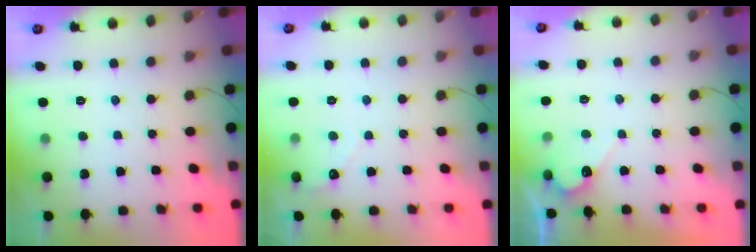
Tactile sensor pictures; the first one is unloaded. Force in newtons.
{"total": 2.6, "press": 2.6, "slide": 0.2}
{"total": 4.3, "press": 4.3, "slide": 0.2}